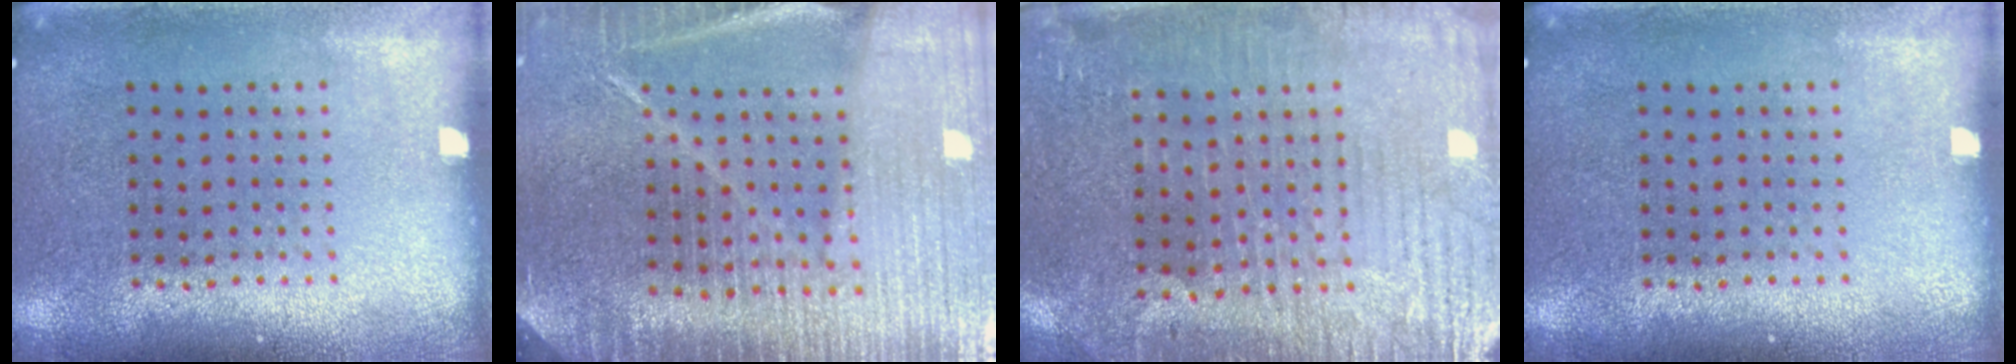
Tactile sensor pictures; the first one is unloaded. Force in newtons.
{"total": 5.1, "press": 4.6, "slide": 2.2}
{"total": 3.8, "press": 3.5, "slide": 1.4}
{"total": 0.0}